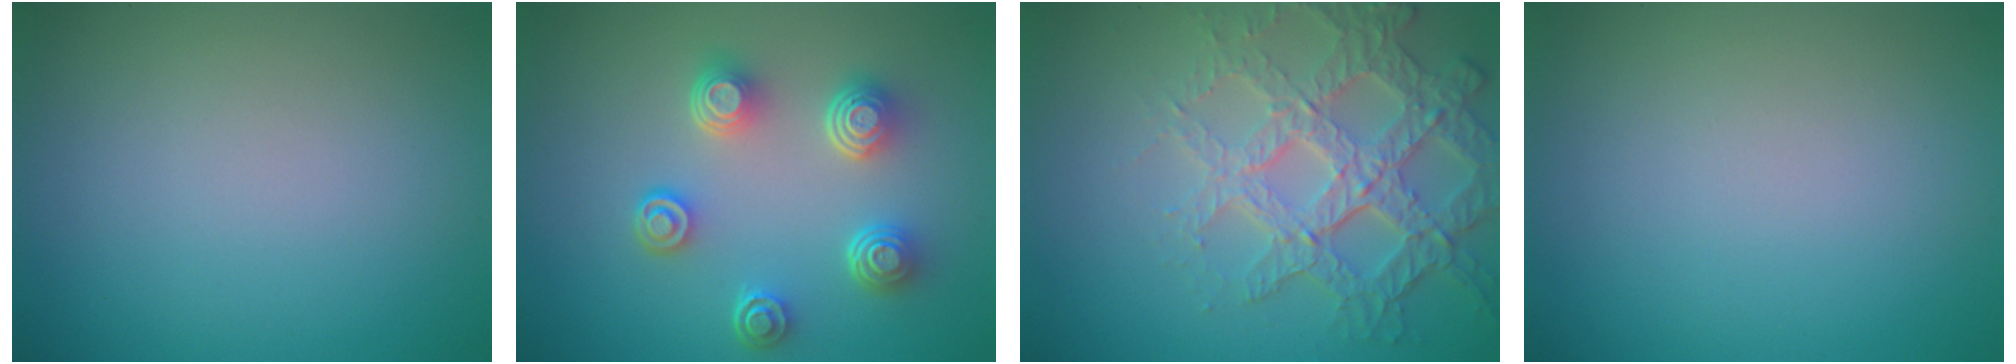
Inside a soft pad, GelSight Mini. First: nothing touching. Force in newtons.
{"total": 5.0, "press": 3.7, "slide": 3.3}
{"total": 6.1, "press": 5.0, "slide": 3.3}
{"total": 0.0}